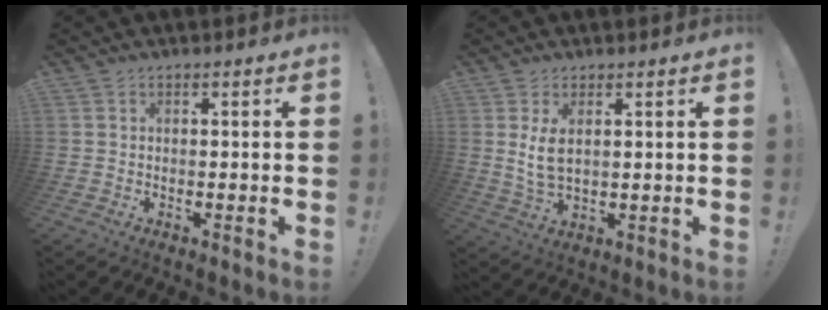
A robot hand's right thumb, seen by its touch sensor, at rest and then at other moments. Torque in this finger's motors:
{"motor_torque": [-0.16, 0.32, 0.18, 0.32, 0.13]}